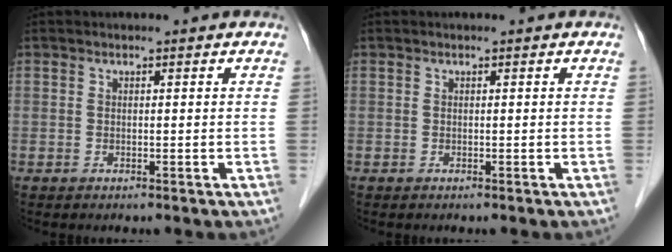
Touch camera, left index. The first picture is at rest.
{"total": 0.0}